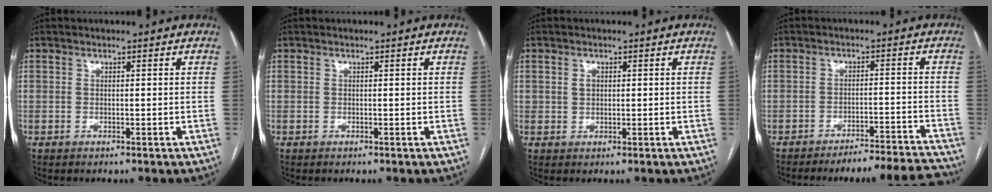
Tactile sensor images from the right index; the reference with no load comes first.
{"total": 0.0}
{"total": 1.3, "force": [0.3, 1.1, 0.8], "torque": [-0.015, 0.003, 0.007]}
{"total": 12.8, "force": [-12.4, -0.1, 3.3], "torque": [-0.023, 0.007, -0.161]}